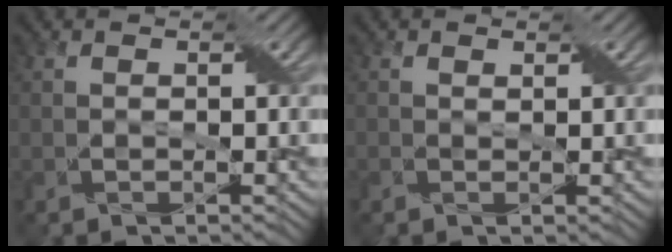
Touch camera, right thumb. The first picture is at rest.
{"total": 0.6, "force": [0.5, 0.2, 0.3], "torque": [-0.008, 0.001, 0.010]}